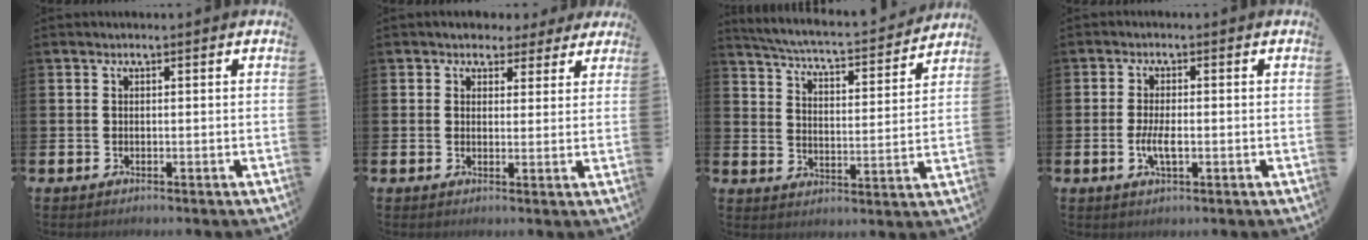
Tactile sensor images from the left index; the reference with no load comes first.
{"total": 3.4, "force": [2.7, 2.1, 0.2], "torque": [-0.004, -0.012, 0.043]}
{"total": 5.1, "force": [4.9, 0.3, 1.6], "torque": [-0.058, -0.043, 0.077]}
{"total": 3.4, "force": [-0.7, 1.2, 3.1], "torque": [-0.060, -0.002, -0.015]}